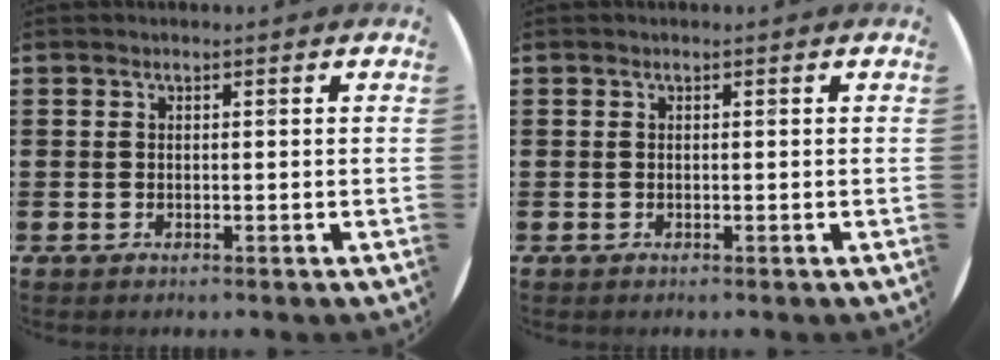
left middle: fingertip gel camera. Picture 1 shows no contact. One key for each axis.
{"total": 0.0}